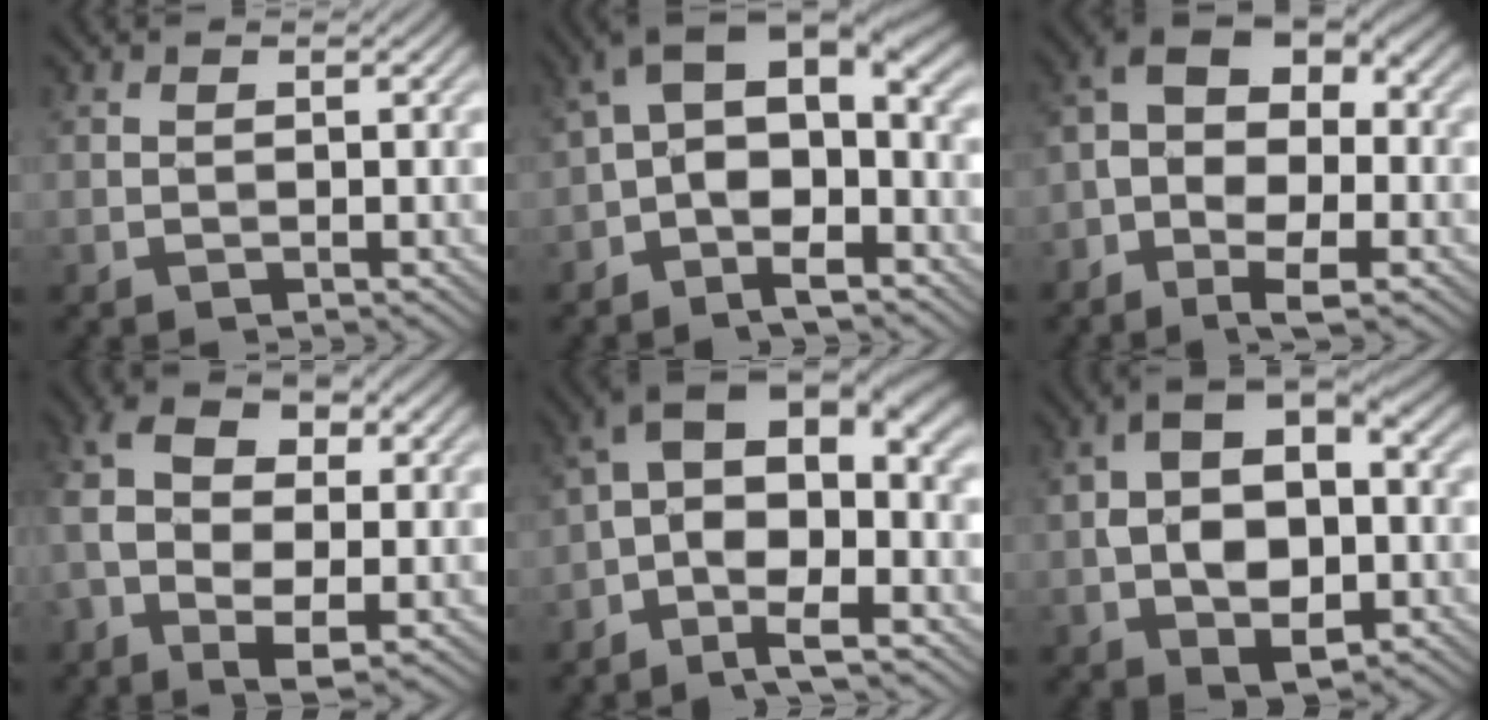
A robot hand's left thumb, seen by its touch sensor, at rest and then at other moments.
{"total": 13.6, "force": [-1.3, 7.1, 11.5], "torque": [-0.201, 0.017, -0.027]}
{"total": 12.8, "force": [-3.0, 6.9, 10.3], "torque": [-0.192, 0.003, -0.051]}
{"total": 10.1, "force": [-0.8, 5.8, 8.2], "torque": [-0.183, 0.008, -0.025]}
{"total": 14.4, "force": [-2.0, 6.4, 12.7], "torque": [-0.223, 0.017, -0.033]}
{"total": 11.5, "force": [-0.7, 6.6, 9.4], "torque": [-0.177, 0.007, -0.016]}